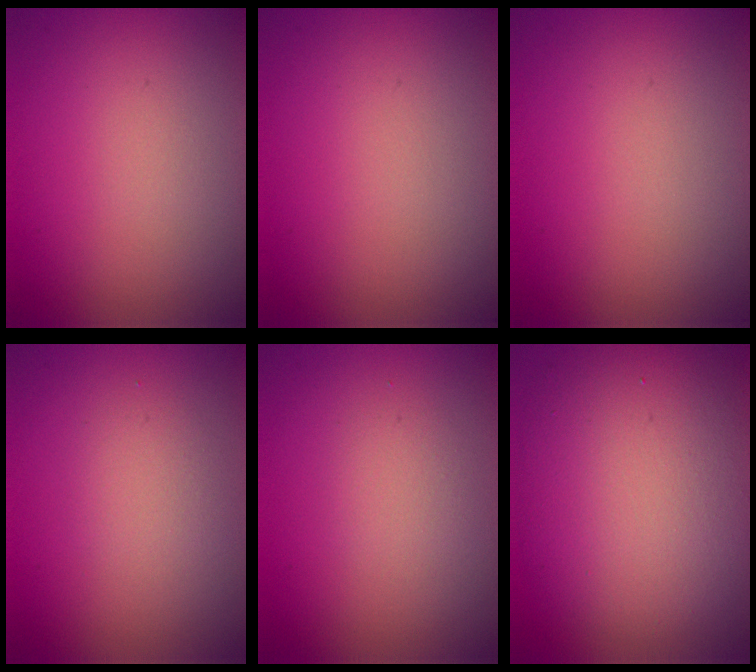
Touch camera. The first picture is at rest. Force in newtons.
{"total": 0.0}
{"total": 0.0}
{"total": 1.7, "press": 1.7, "slide": 0.2}
{"total": 1.5, "press": 1.4, "slide": 0.1}
{"total": 11.6, "press": 11.6, "slide": 0.6}